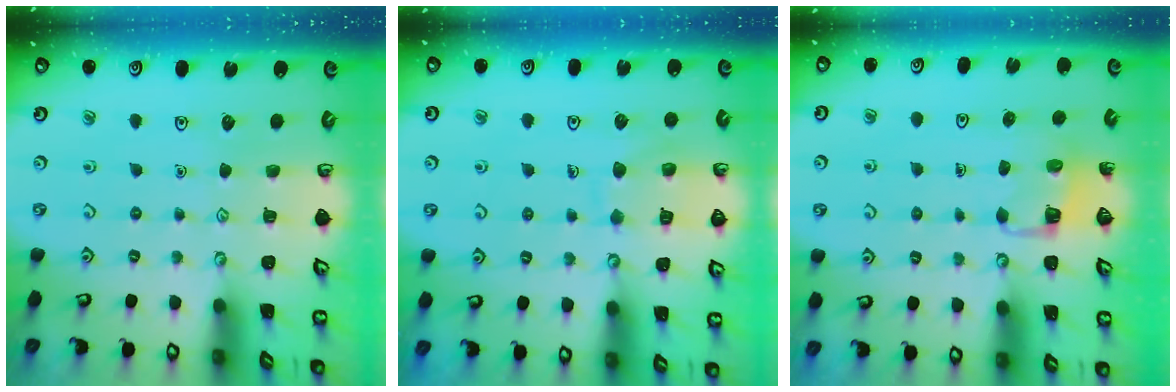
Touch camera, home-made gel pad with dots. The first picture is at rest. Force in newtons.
{"total": 9.1, "press": 9.0, "slide": 0.9}
{"total": 3.3, "press": 3.3, "slide": 0.2}